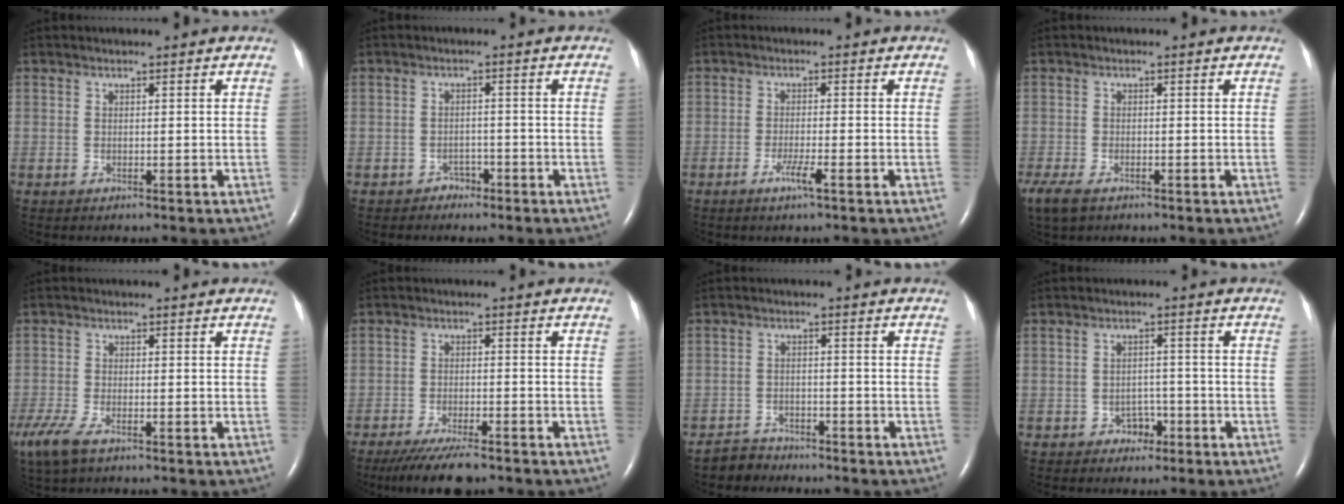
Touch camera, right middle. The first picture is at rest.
{"total": 1.8, "force": [-1.4, 1.2, 0.2], "torque": [-0.004, 0.005, -0.023]}
{"total": 2.8, "force": [-1.6, -0.1, 2.3], "torque": [-0.048, -0.005, -0.031]}
{"total": 9.2, "force": [-5.9, 4.8, 5.2], "torque": [-0.136, -0.019, -0.095]}
{"total": 7.3, "force": [-4.7, 2.5, 4.9], "torque": [-0.109, -0.020, -0.087]}
{"total": 8.5, "force": [-7.1, 1.2, 4.4], "torque": [-0.075, -0.021, -0.116]}
{"total": 3.0, "force": [-2.7, 1.2, -0.7], "torque": [0.011, 0.000, -0.049]}
{"total": 2.8, "force": [-1.6, 2.1, 1.0], "torque": [-0.007, 0.009, -0.020]}